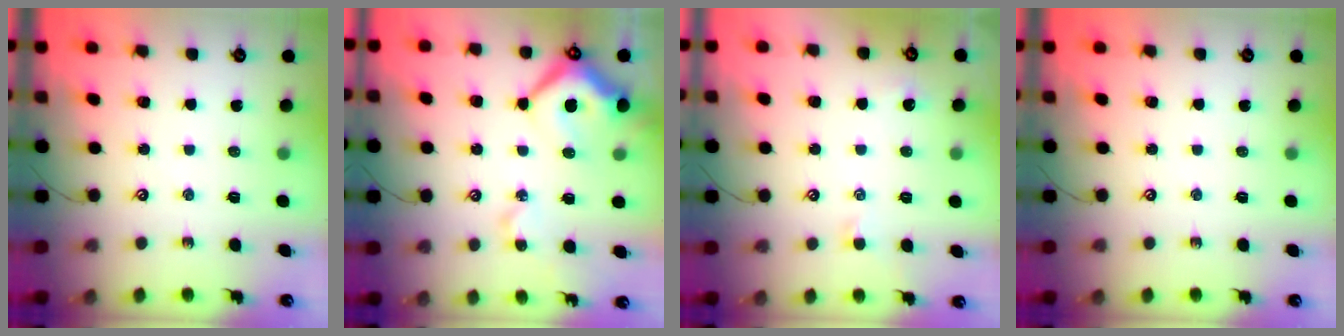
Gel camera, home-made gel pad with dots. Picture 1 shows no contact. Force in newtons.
{"total": 13.3, "press": 13.2, "slide": 1.7}
{"total": 1.0, "press": 0.9, "slide": 0.4}
{"total": 0.0}